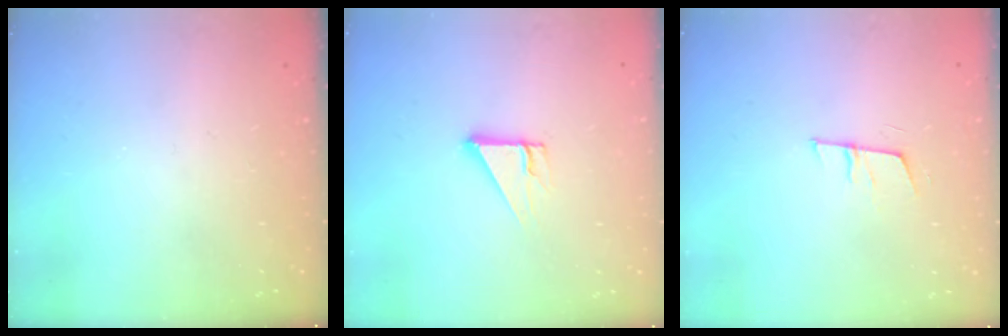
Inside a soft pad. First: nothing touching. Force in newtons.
{"total": 4.3, "press": 4.3, "slide": 0.4}
{"total": 6.2, "press": 5.6, "slide": 2.7}